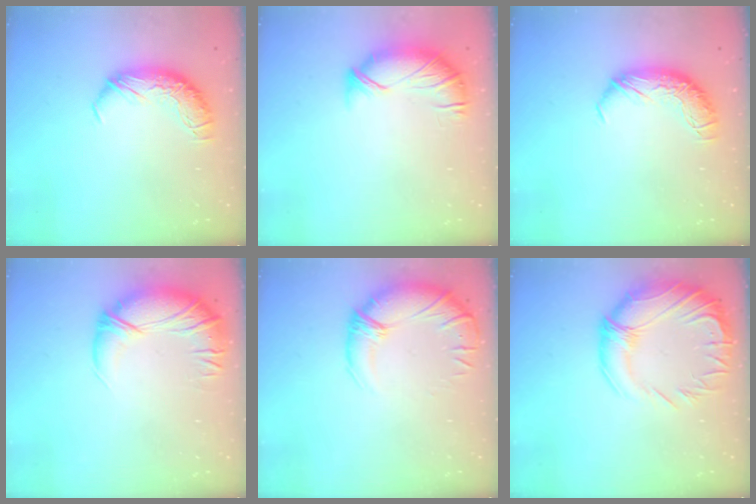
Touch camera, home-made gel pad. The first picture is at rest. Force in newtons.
{"total": 2.5, "press": 1.9, "slide": 1.7}
{"total": 0.0}
{"total": 2.9, "press": 0.2, "slide": 2.9}
{"total": 2.8, "press": 0.1, "slide": 2.8}
{"total": 5.4, "press": 4.7, "slide": 2.6}